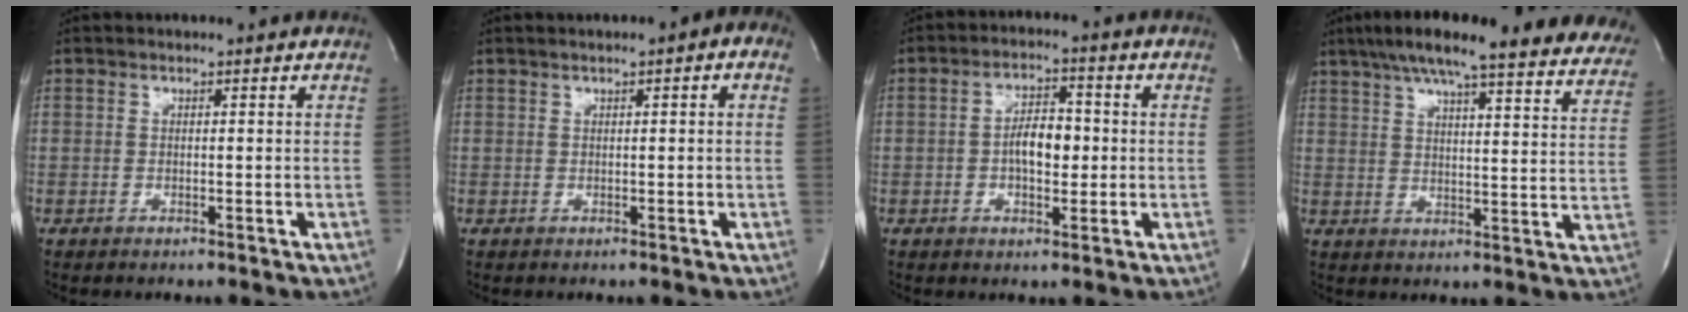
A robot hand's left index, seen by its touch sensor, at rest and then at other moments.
{"total": 3.8, "force": [1.1, 0.8, 3.5], "torque": [-0.047, 0.016, 0.010]}
{"total": 5.9, "force": [-0.5, 2.8, 5.1], "torque": [-0.091, 0.011, -0.009]}
{"total": 27.5, "force": [23.1, 4.2, 14.4], "torque": [-0.214, -0.012, 0.279]}